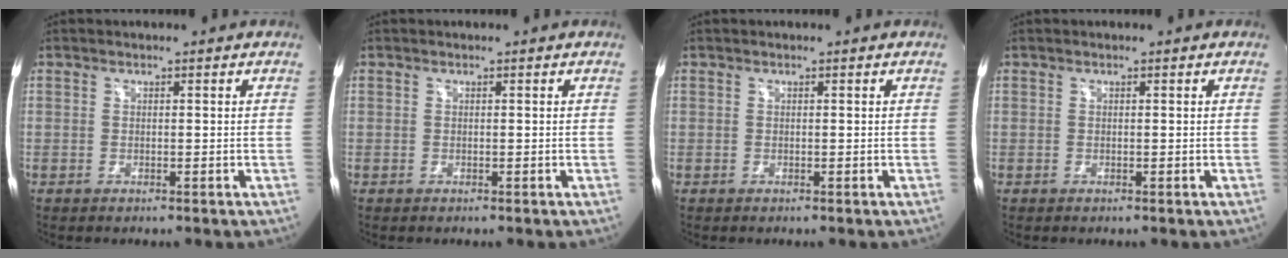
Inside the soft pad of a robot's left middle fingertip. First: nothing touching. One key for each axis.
{"total": 0.0}
{"total": 0.0}
{"total": 0.0}